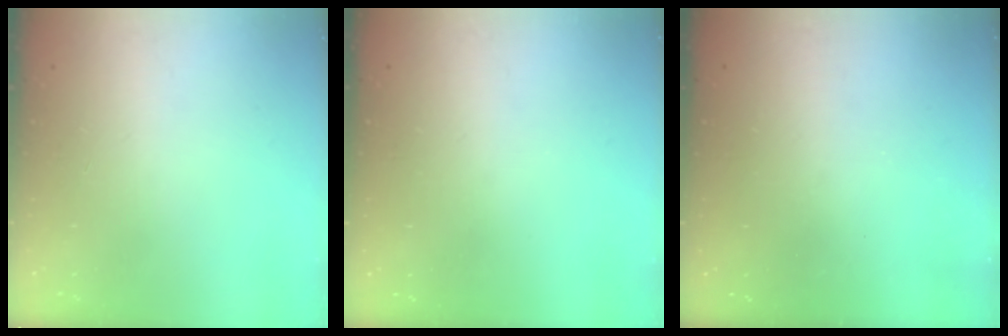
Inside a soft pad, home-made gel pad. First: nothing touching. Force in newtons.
{"total": 2.9, "press": 2.8, "slide": 0.8}
{"total": 2.9, "press": 2.9, "slide": 0.3}